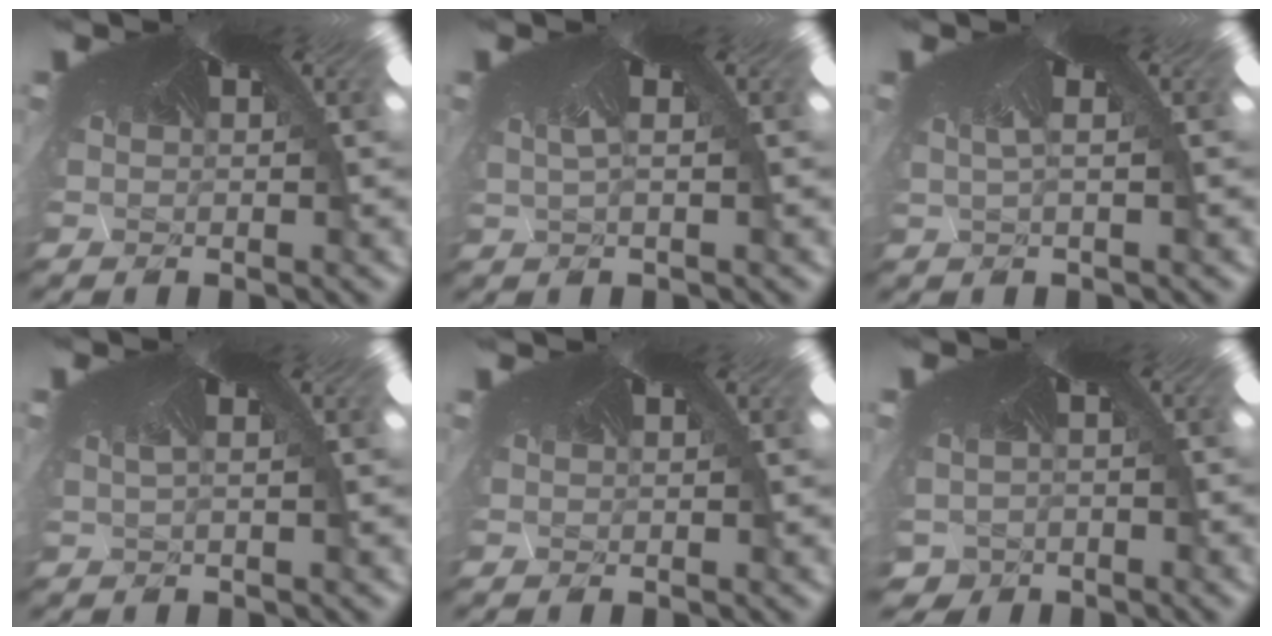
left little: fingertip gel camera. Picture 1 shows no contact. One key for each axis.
{"total": 1.7, "fx": -1.5, "fy": -0.7, "fz": 0.1, "tx": 0.010, "ty": -0.015, "tz": -0.013}
{"total": 1.7, "fx": -1.4, "fy": -0.9, "fz": 0.1, "tx": 0.004, "ty": -0.015, "tz": -0.008}
{"total": 1.4, "fx": -1.1, "fy": -0.8, "fz": 0.0, "tx": 0.014, "ty": -0.012, "tz": -0.012}
{"total": 0.5, "fx": 0.0, "fy": -0.1, "fz": -0.5, "tx": 0.007, "ty": -0.003, "tz": 0.001}
{"total": 3.4, "fx": -3.1, "fy": 1.4, "fz": 0.4, "tx": -0.013, "ty": -0.039, "tz": -0.025}